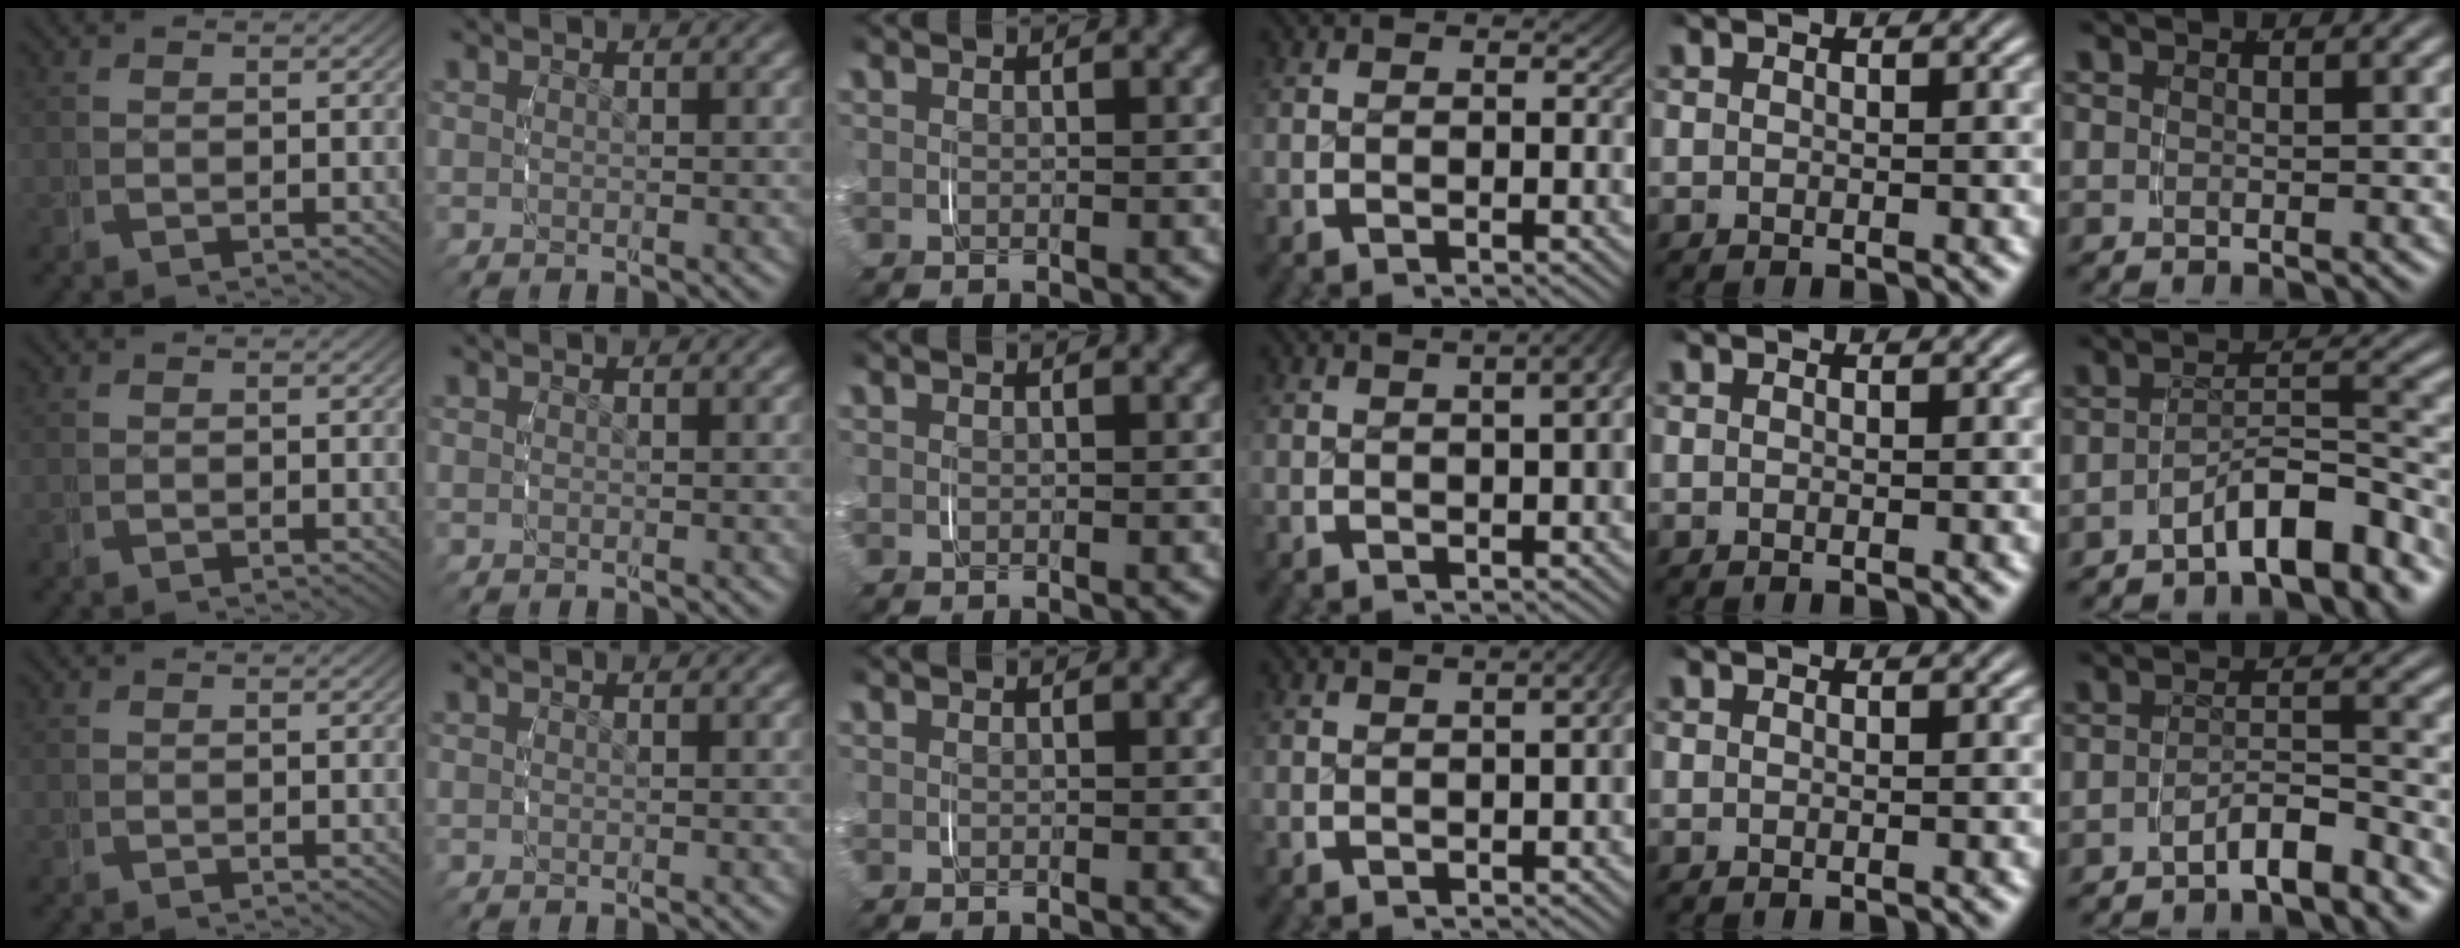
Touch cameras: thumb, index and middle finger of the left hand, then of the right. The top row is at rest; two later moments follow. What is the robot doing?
{"motion": "grasp_and_lifting", "object": "string"}